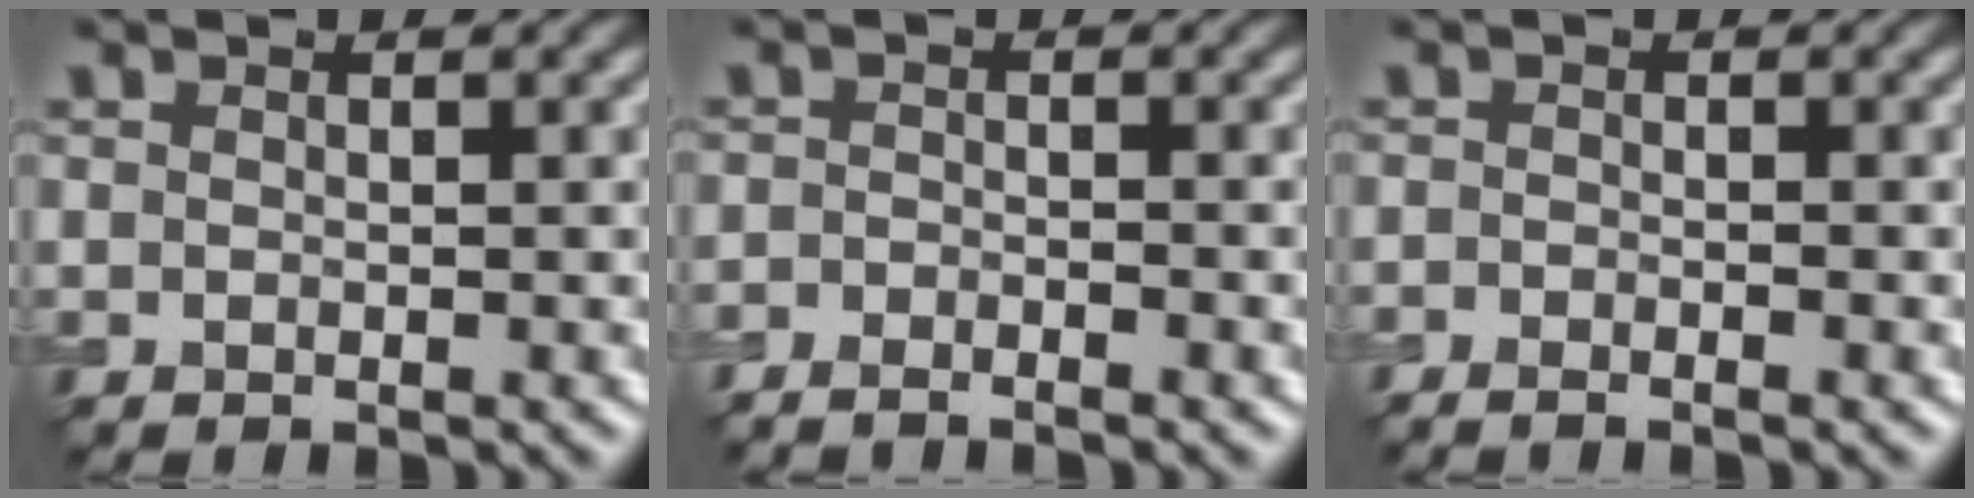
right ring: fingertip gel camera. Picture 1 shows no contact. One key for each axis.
{"total": 2.2, "fx": -2.0, "fy": 0.3, "fz": 0.8, "tx": -0.018, "ty": 0.002, "tz": -0.040}
{"total": 1.5, "fx": -1.3, "fy": 0.2, "fz": 0.7, "tx": -0.016, "ty": -0.001, "tz": -0.024}